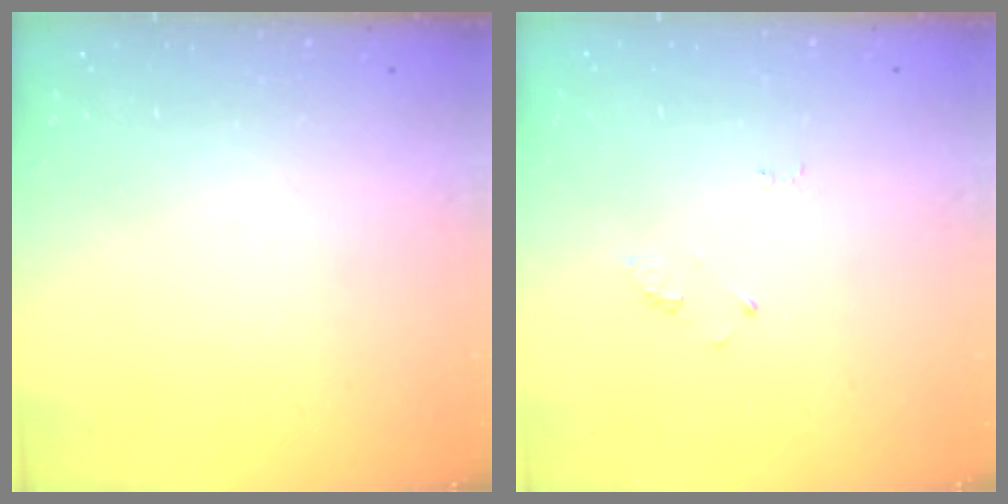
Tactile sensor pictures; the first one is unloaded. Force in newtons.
{"total": 2.6, "press": 2.6, "slide": 0.4}